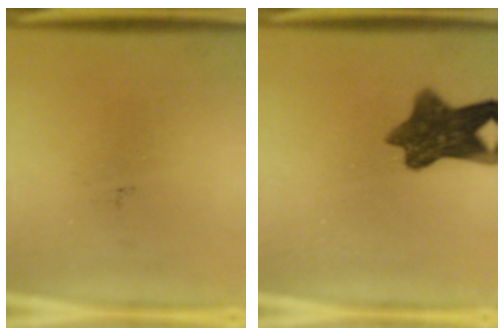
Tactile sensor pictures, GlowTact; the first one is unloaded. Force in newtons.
{"total": 9.1}